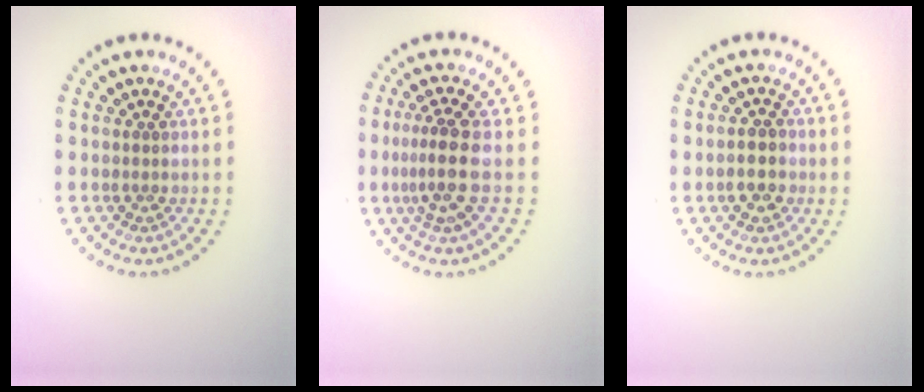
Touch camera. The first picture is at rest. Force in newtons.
{"total": 3.2, "press": 2.4, "slide": 2.1}
{"total": 2.3, "press": 2.3, "slide": 0.5}